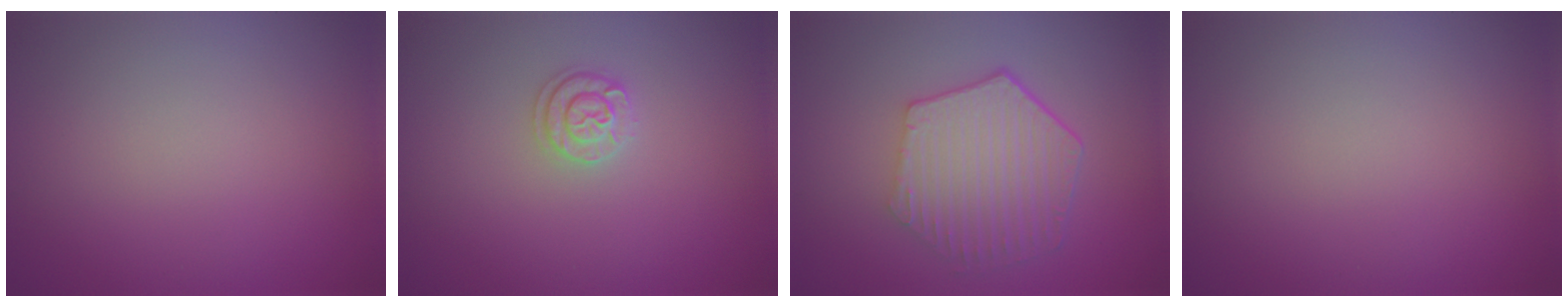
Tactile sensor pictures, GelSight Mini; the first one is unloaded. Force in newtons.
{"total": 1.7, "press": 1.7, "slide": 0.5}
{"total": 6.0, "press": 4.5, "slide": 4.0}
{"total": 0.0}